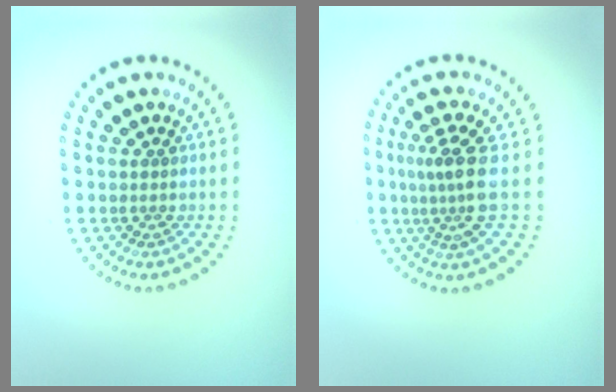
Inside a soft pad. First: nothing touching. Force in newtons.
{"total": 3.5, "press": 2.4, "slide": 2.5}